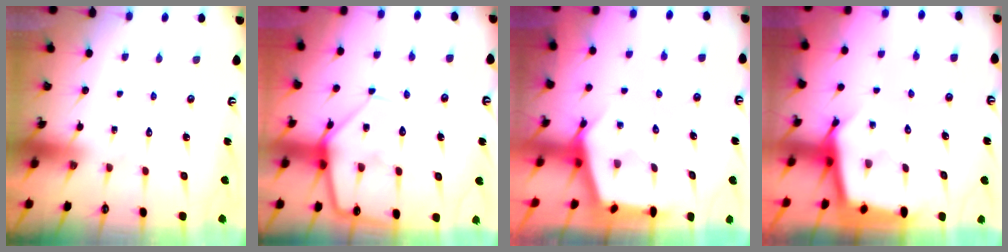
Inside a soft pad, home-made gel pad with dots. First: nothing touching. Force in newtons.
{"total": 12.5, "press": 12.5, "slide": 1.0}
{"total": 2.7, "press": 2.7, "slide": 0.3}
{"total": 2.6, "press": 2.6, "slide": 0.2}